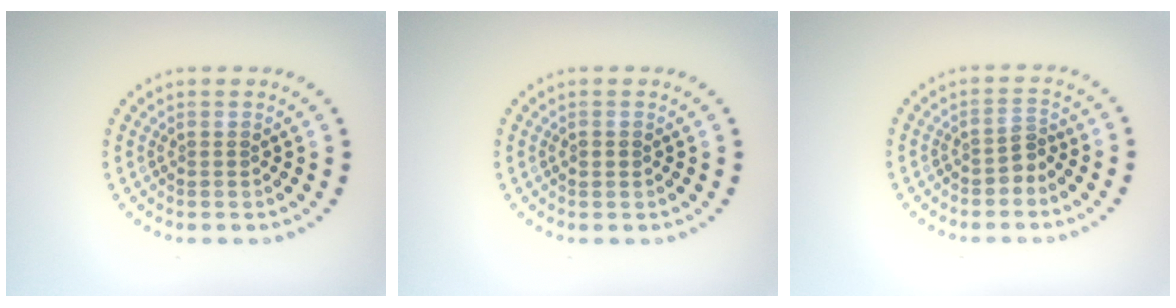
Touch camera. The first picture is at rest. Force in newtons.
{"total": 1.0, "press": 1.0, "slide": 0.1}
{"total": 1.5, "press": 1.2, "slide": 0.9}